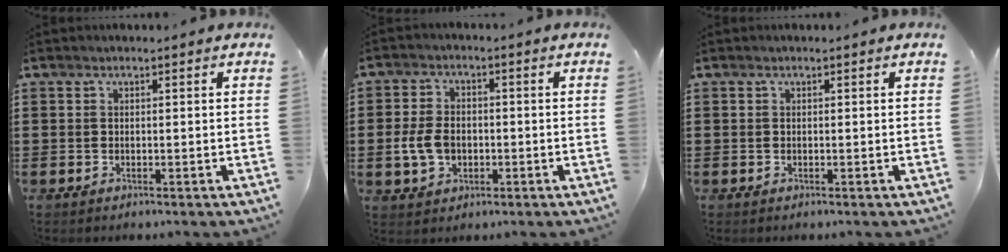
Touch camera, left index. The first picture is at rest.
{"total": 5.4, "force": [-1.0, 3.9, 3.6], "torque": [-0.099, -0.001, -0.025]}
{"total": 0.0}